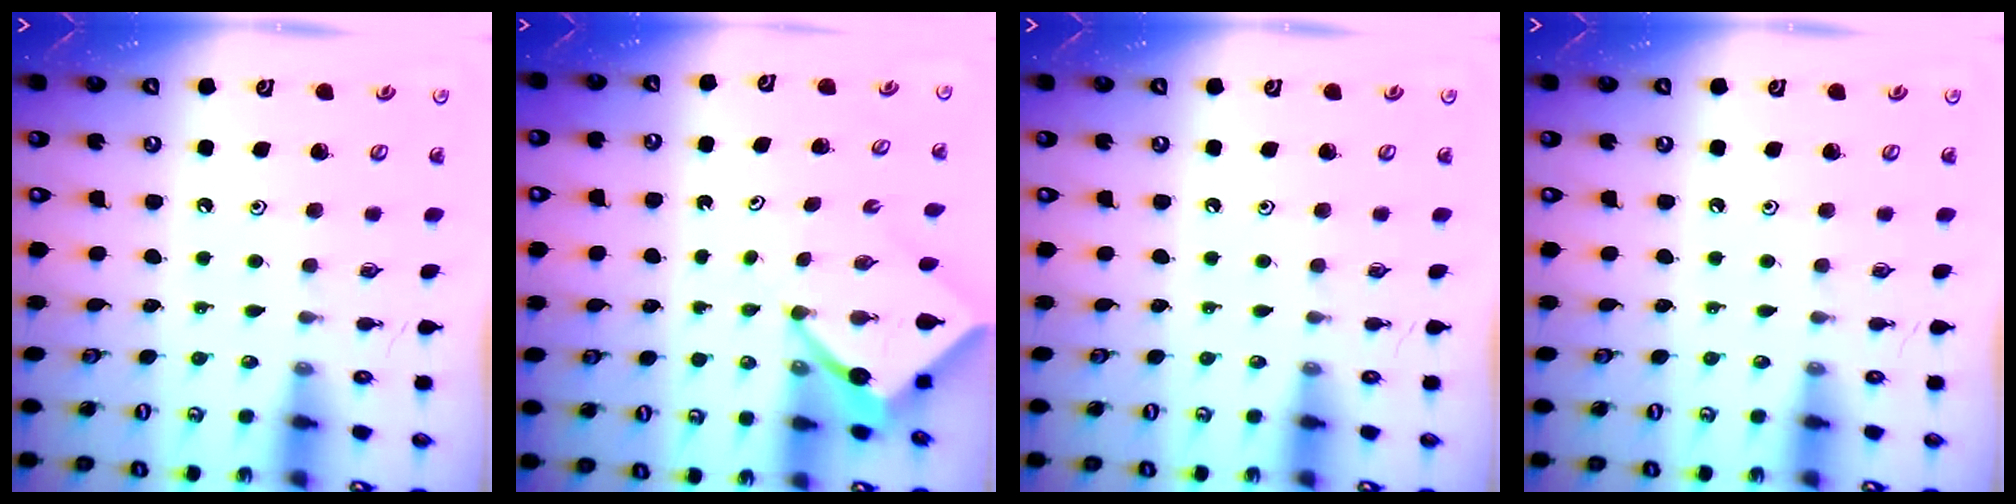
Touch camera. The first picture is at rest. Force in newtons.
{"total": 5.1, "press": 5.1, "slide": 0.4}
{"total": 0.0}
{"total": 0.0}